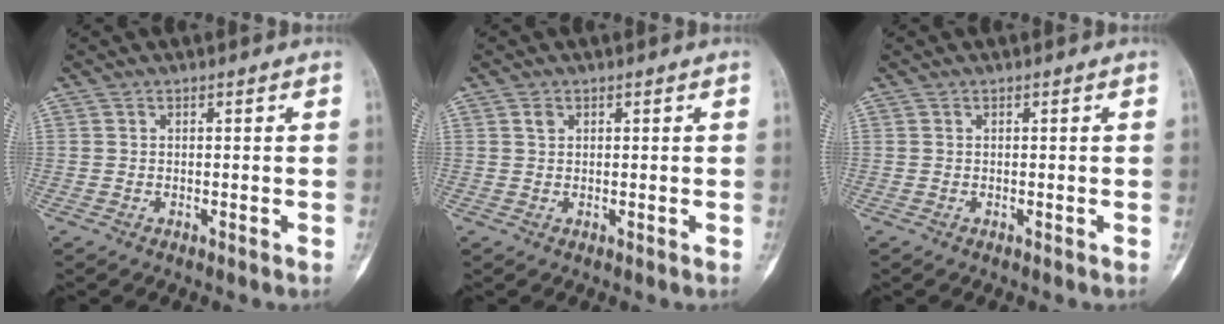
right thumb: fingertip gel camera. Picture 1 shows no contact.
{"total": 1.1, "force": [0.5, 0.8, 0.5], "torque": [-0.005, 0.000, 0.009]}
{"total": 0.0}